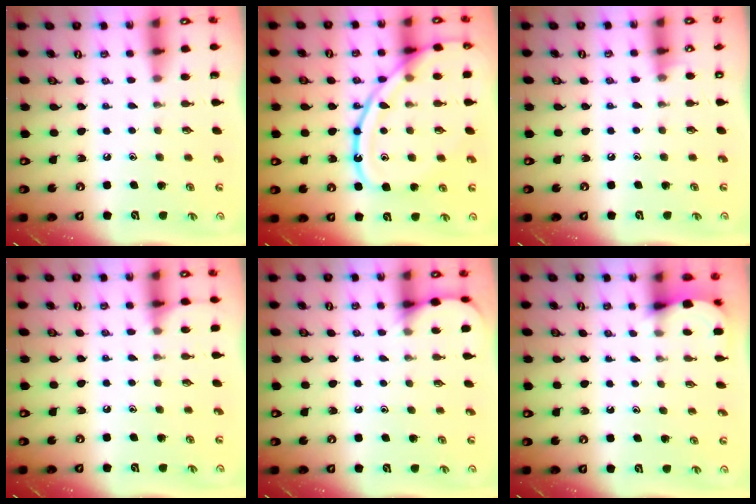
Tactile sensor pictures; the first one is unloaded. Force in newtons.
{"total": 19.4, "press": 19.3, "slide": 1.9}
{"total": 3.1, "press": 3.0, "slide": 0.5}
{"total": 5.6, "press": 5.5, "slide": 0.7}
{"total": 4.8, "press": 4.7, "slide": 0.4}
{"total": 2.5, "press": 2.5, "slide": 0.2}